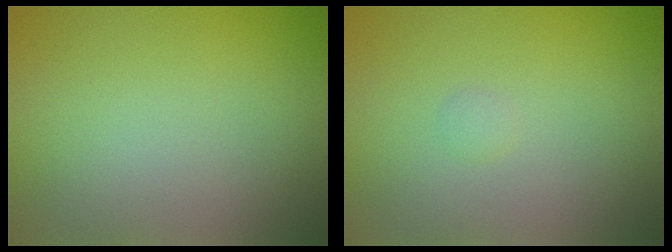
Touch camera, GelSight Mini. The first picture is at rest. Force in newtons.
{"total": 0.5, "press": 0.5, "slide": 0.1}